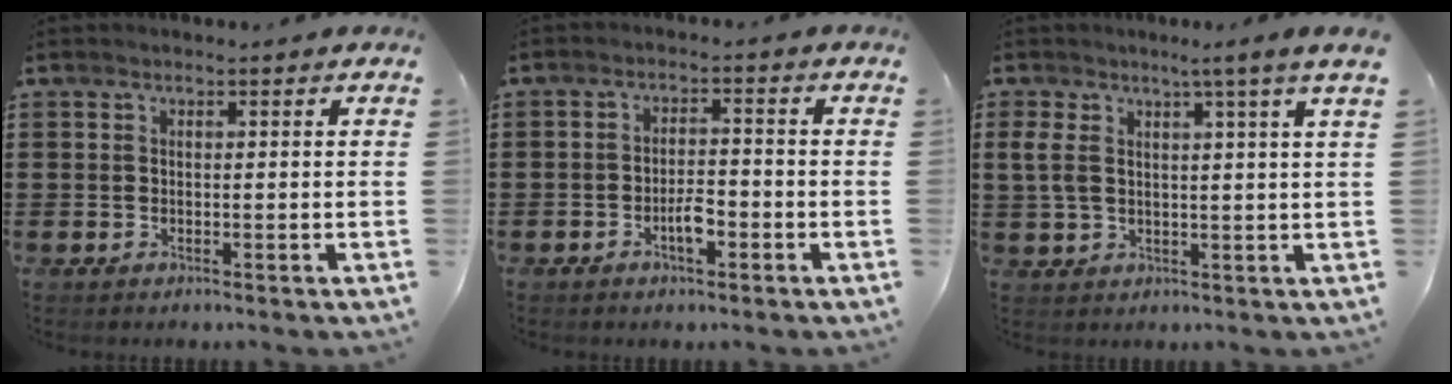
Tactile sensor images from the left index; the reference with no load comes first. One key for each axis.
{"total": 3.8, "fx": -1.7, "fy": 1.5, "fz": 3.0, "tx": -0.053, "ty": 0.007, "tz": -0.031}
{"total": 5.1, "fx": 2.6, "fy": 0.4, "fz": 4.4, "tx": -0.096, "ty": -0.001, "tz": 0.042}